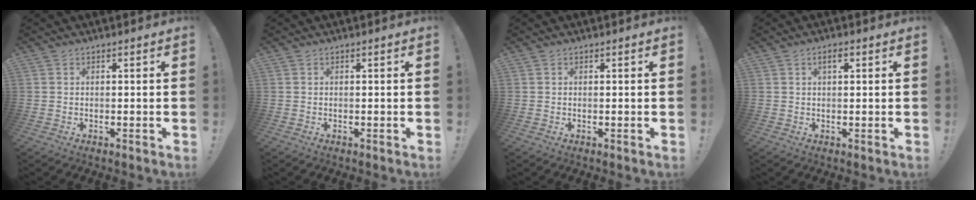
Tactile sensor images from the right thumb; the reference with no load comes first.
{"total": 0.0}
{"total": 0.0}
{"total": 2.5, "force": [1.1, 0.9, 2.0], "torque": [-0.030, -0.001, 0.016]}